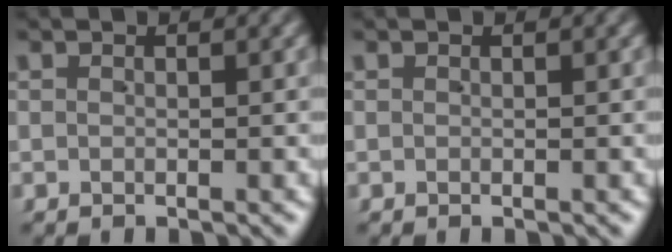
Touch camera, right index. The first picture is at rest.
{"total": 0.0}